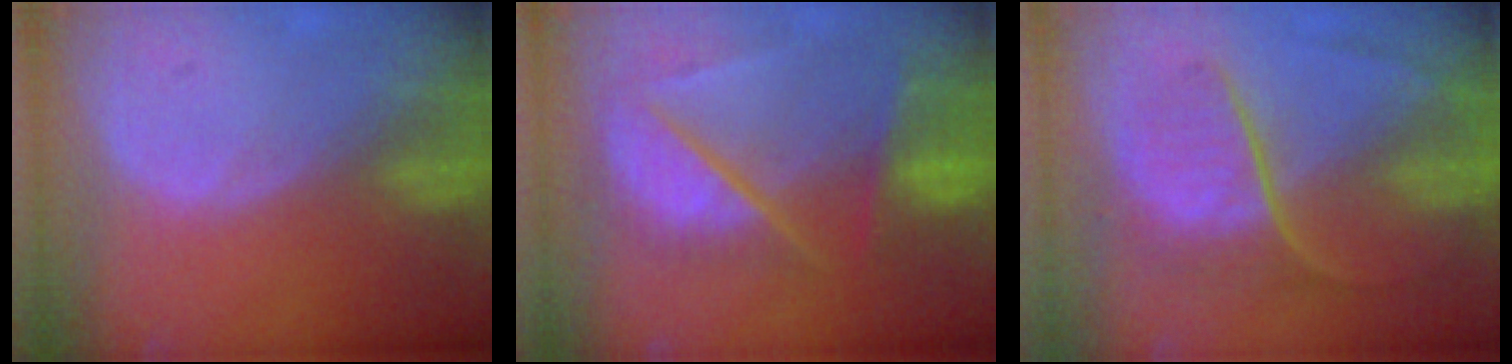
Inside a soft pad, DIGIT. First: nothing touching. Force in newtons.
{"total": 9.7, "press": 8.3, "slide": 5.0}
{"total": 9.0, "press": 7.4, "slide": 5.1}